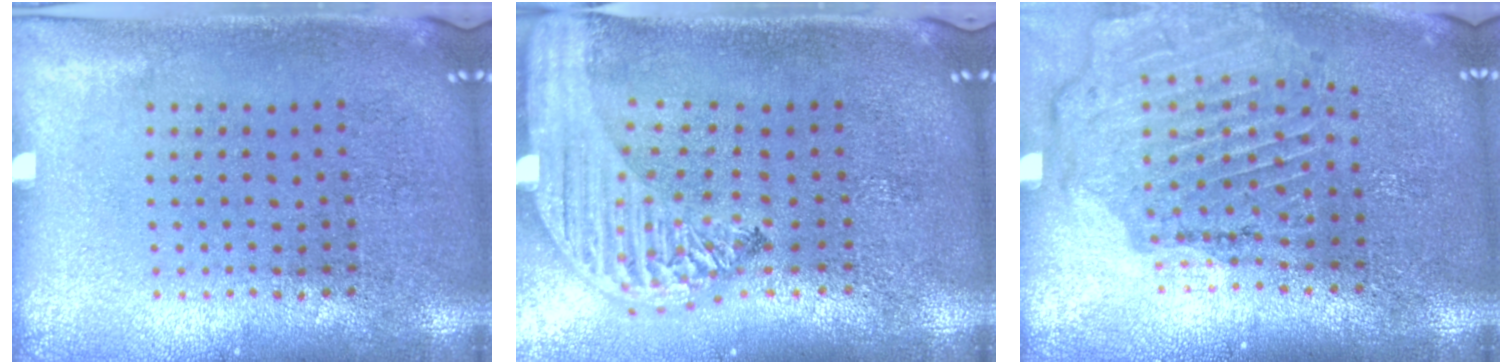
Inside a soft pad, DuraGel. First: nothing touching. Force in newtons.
{"total": 2.8, "press": 2.3, "slide": 1.6}
{"total": 1.6, "press": 1.6, "slide": 0.1}